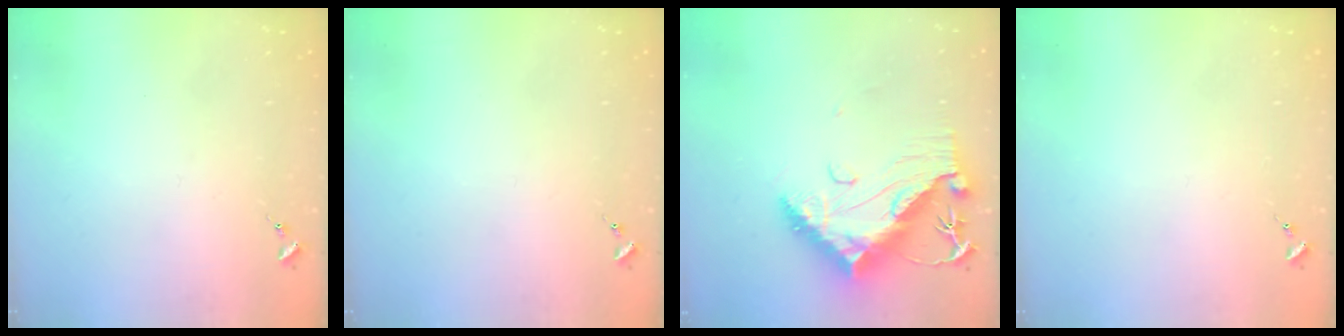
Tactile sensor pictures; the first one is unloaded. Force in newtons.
{"total": 0.0}
{"total": 16.5, "press": 16.4, "slide": 1.3}
{"total": 0.0}